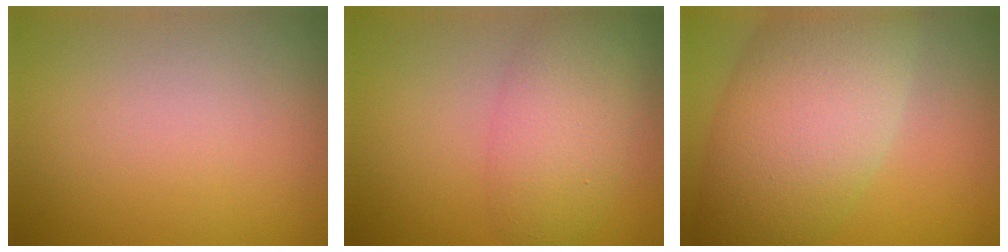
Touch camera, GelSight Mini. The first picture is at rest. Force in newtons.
{"total": 4.6, "press": 4.6, "slide": 0.2}
{"total": 10.9, "press": 10.9, "slide": 0.7}